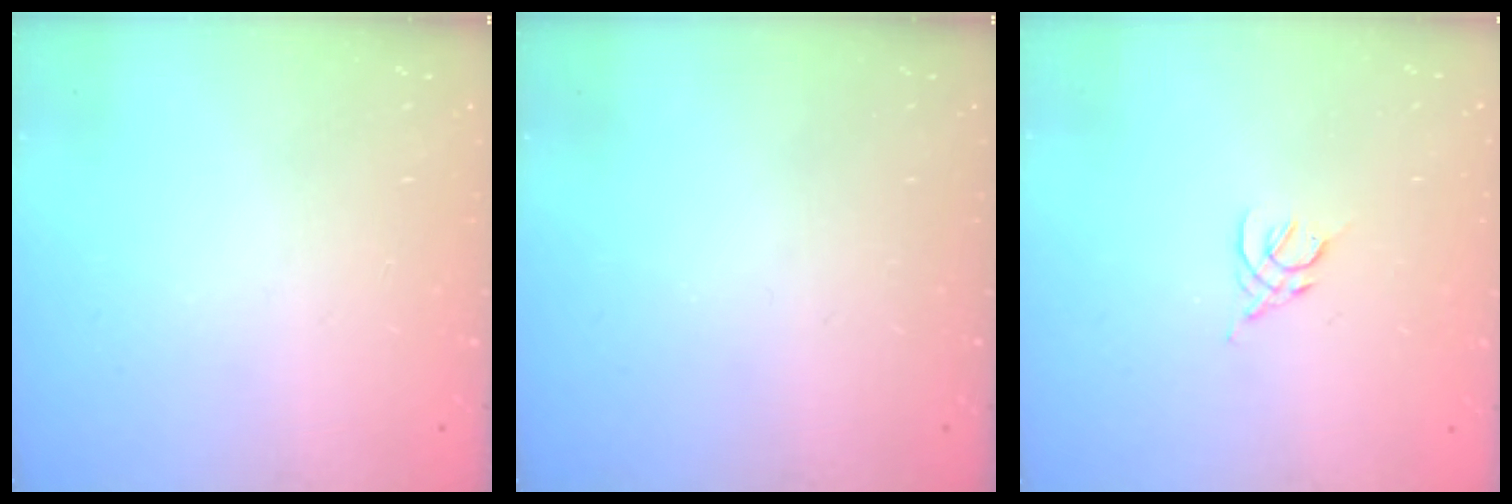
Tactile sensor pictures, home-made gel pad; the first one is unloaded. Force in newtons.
{"total": 0.0}
{"total": 2.5, "press": 2.4, "slide": 0.7}